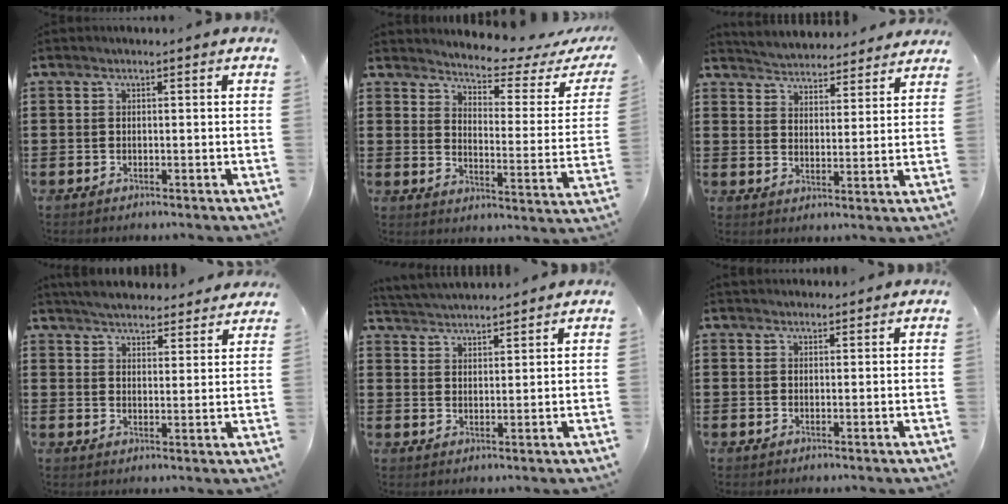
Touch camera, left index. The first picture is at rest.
{"total": 4.1, "force": [3.9, 0.0, 1.2], "torque": [-0.042, -0.036, 0.057]}
{"total": 4.1, "force": [4.0, 0.0, -0.8], "torque": [-0.008, -0.031, 0.068]}
{"total": 4.2, "force": [4.2, 0.2, 0.3], "torque": [-0.023, -0.019, 0.076]}
{"total": 3.0, "force": [3.0, -0.1, -0.4], "torque": [-0.004, -0.011, 0.054]}
{"total": 1.5, "force": [1.3, 0.6, -0.2], "torque": [0.000, 0.003, 0.027]}